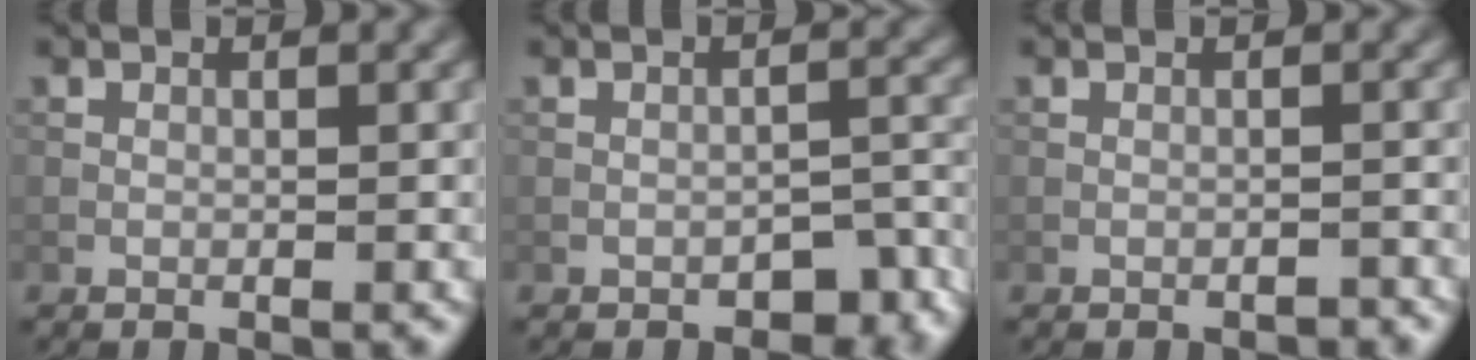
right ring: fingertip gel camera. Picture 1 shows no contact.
{"total": 3.3, "force": [-2.3, 1.6, 1.8], "torque": [-0.017, 0.001, -0.026]}
{"total": 0.7, "force": [-0.6, 0.1, 0.2], "torque": [-0.002, 0.002, -0.011]}